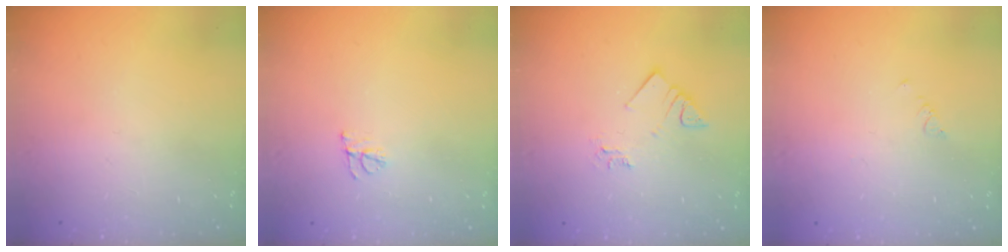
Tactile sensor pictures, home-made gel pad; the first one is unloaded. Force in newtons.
{"total": 5.6, "press": 5.5, "slide": 0.6}
{"total": 3.0, "press": 3.0, "slide": 0.0}
{"total": 0.7, "press": 0.6, "slide": 0.2}